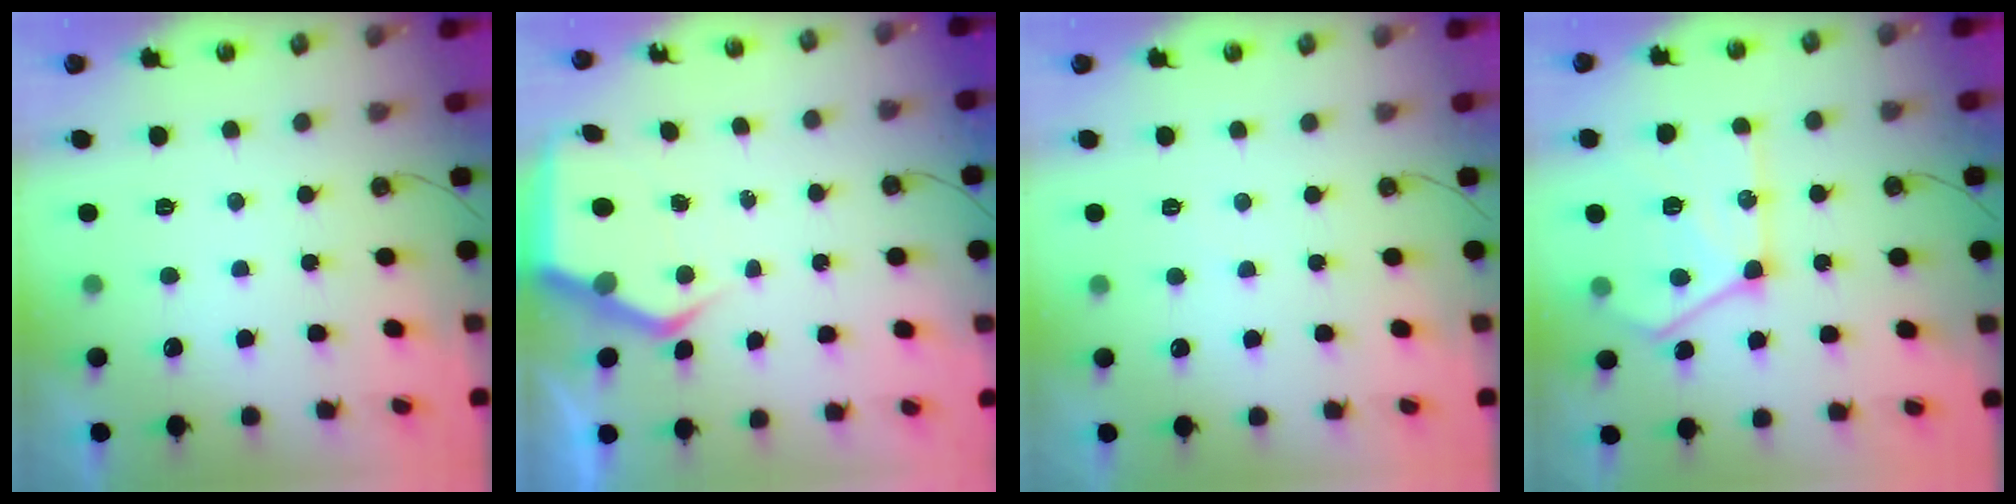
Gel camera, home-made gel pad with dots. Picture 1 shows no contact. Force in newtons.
{"total": 6.0, "press": 6.0, "slide": 0.6}
{"total": 2.8, "press": 2.7, "slide": 0.5}
{"total": 18.7, "press": 18.7, "slide": 0.9}